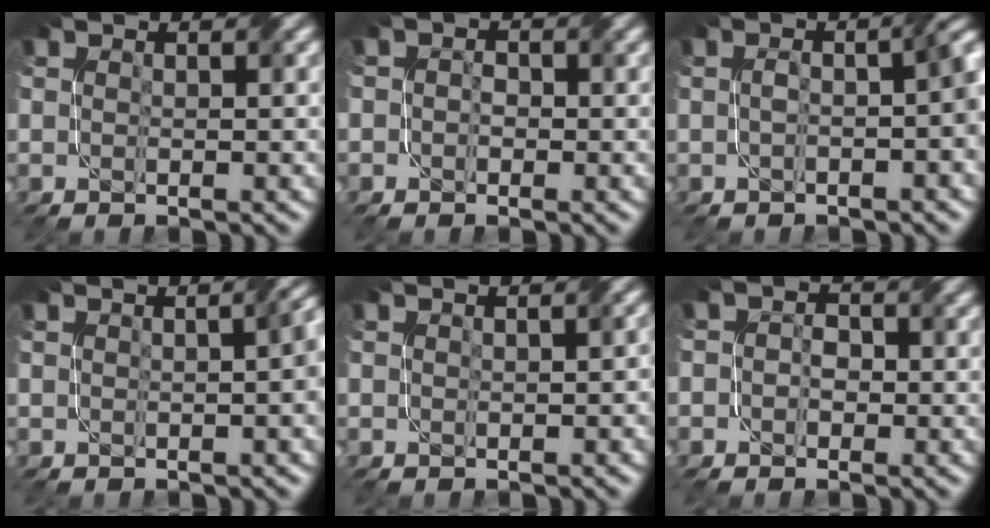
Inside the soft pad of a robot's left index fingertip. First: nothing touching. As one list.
[{"total": 1.3, "force": [-0.2, 1.2, 0.5], "torque": [-0.004, -0.003, -0.009]}, {"total": 4.9, "force": [-0.8, 1.8, 4.5], "torque": [-0.063, 0.008, -0.011]}, {"total": 3.4, "force": [0.2, 1.3, 3.2], "torque": [-0.015, 0.016, 0.004]}, {"total": 0.6, "force": [0.3, 0.2, 0.5], "torque": [-0.008, 0.003, 0.004]}, {"total": 1.9, "force": [-0.2, 1.7, 0.9], "torque": [-0.001, 0.003, -0.015]}]